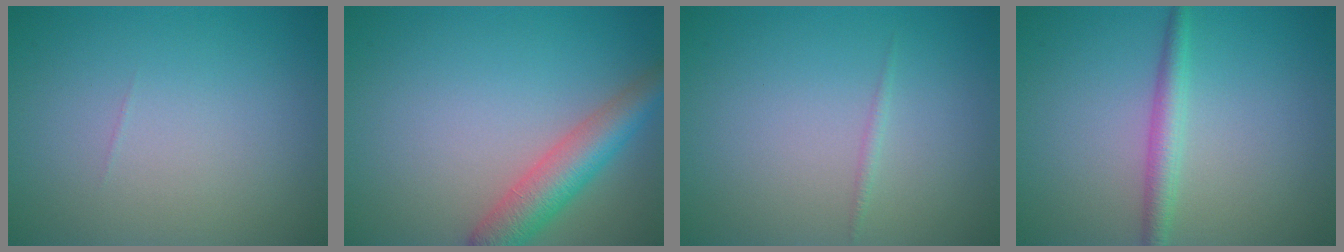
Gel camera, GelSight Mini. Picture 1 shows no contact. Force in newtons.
{"total": 4.9, "press": 4.9, "slide": 0.2}
{"total": 0.6, "press": 0.6, "slide": 0.0}
{"total": 2.3, "press": 2.3, "slide": 0.0}